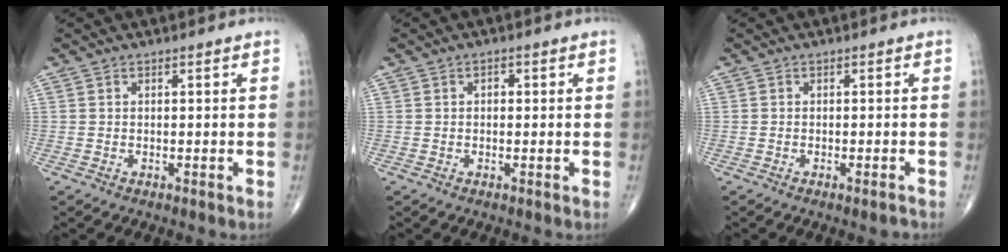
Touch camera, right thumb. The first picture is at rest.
{"total": 1.2, "force": [0.2, 0.8, 0.8], "torque": [-0.008, 0.003, 0.002]}
{"total": 1.1, "force": [-0.8, 0.0, 0.7], "torque": [-0.013, 0.001, -0.011]}